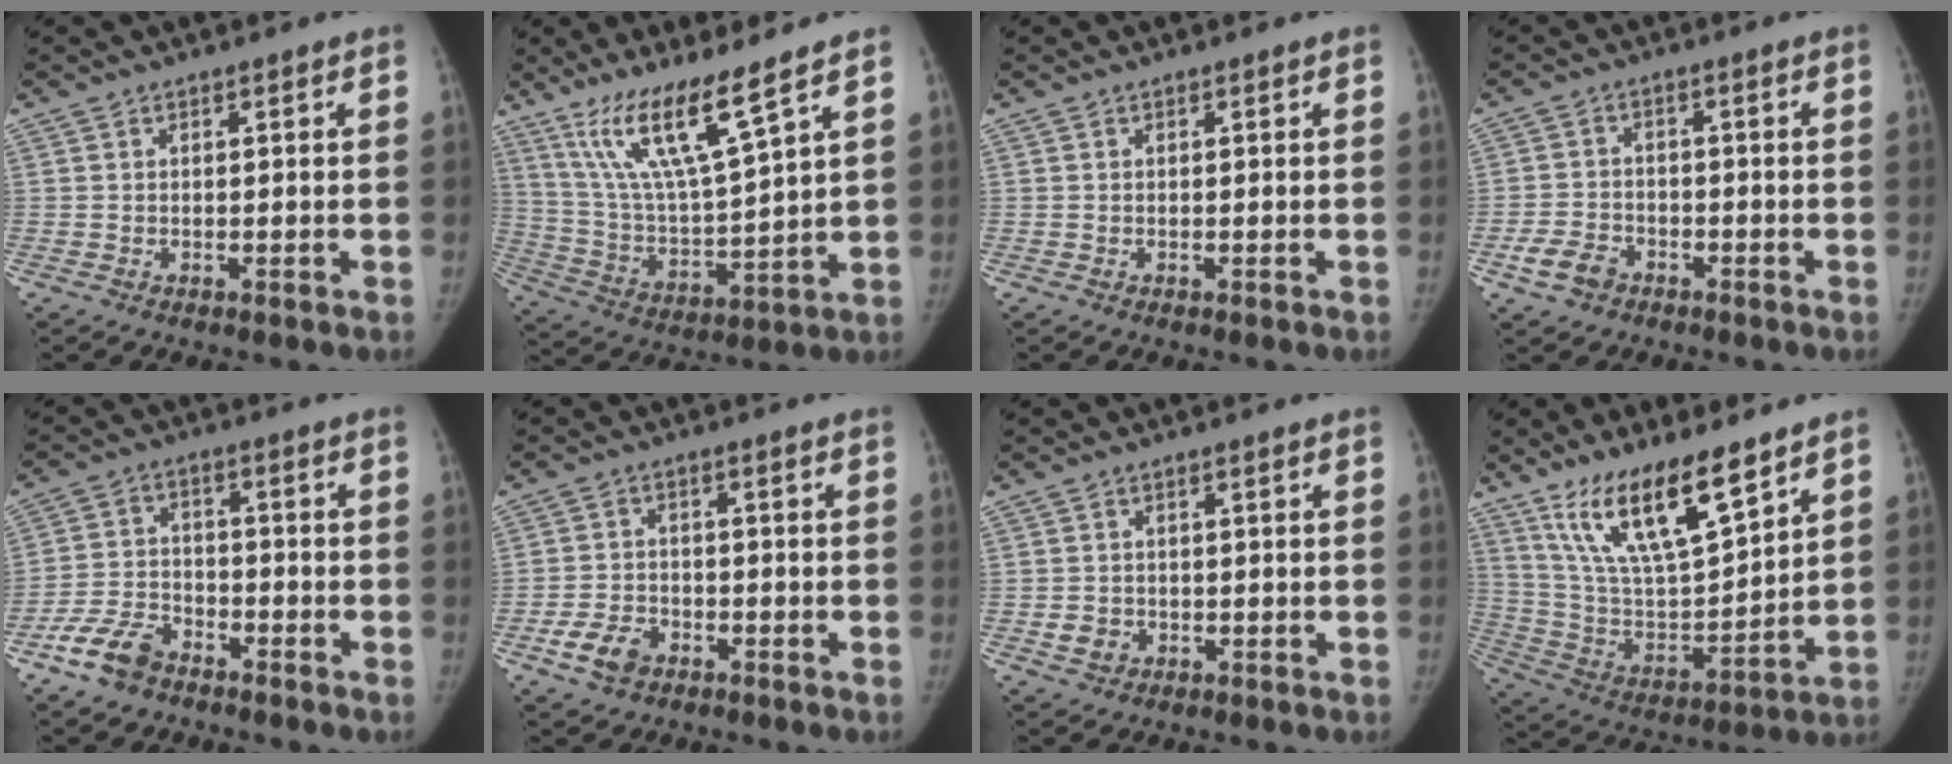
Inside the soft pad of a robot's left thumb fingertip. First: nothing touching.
{"total": 14.2, "force": [9.6, 1.3, 10.3], "torque": [-0.190, -0.059, 0.198]}
{"total": 0.0}
{"total": 5.2, "force": [-2.9, 3.6, 2.3], "torque": [-0.044, 0.019, -0.051]}
{"total": 8.1, "force": [-5.7, 4.6, 3.6], "torque": [-0.071, 0.024, -0.113]}
{"total": 5.9, "force": [-3.2, 4.0, 3.0], "torque": [-0.052, 0.017, -0.056]}
{"total": 2.8, "force": [-0.8, 2.4, 1.2], "torque": [-0.014, 0.004, -0.009]}
{"total": 19.0, "force": [12.8, 5.6, 12.9], "torque": [-0.205, -0.062, 0.248]}